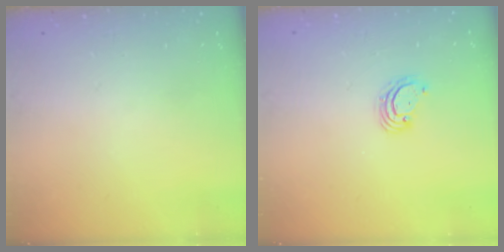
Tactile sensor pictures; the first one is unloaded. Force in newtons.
{"total": 3.4, "press": 3.4, "slide": 0.2}